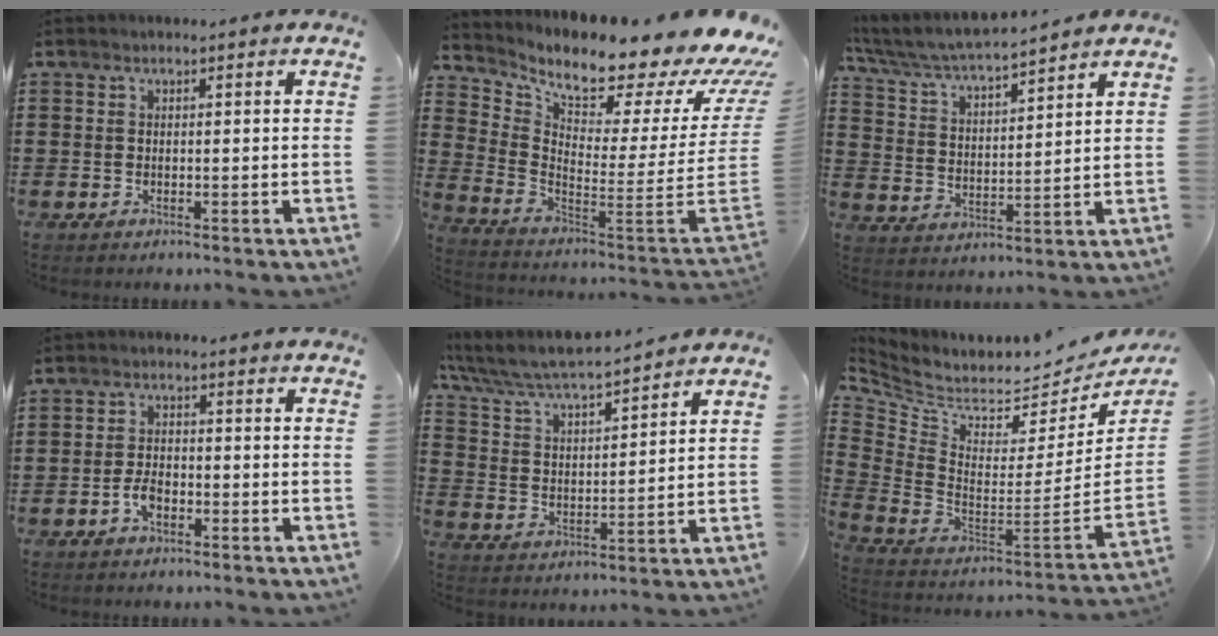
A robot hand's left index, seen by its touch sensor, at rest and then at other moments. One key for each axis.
{"total": 9.2, "fx": 7.5, "fy": 0.9, "fz": 5.2, "tx": -0.108, "ty": -0.087, "tz": 0.113}
{"total": 5.6, "fx": 5.3, "fy": 0.1, "fz": 1.9, "tx": -0.062, "ty": -0.036, "tz": 0.086}
{"total": 3.2, "fx": -1.5, "fy": 1.5, "fz": 2.3, "tx": -0.057, "ty": -0.001, "tz": -0.032}
{"total": 6.2, "fx": 5.7, "fy": 0.2, "fz": 2.3, "tx": -0.069, "ty": -0.038, "tz": 0.094}
{"total": 4.3, "fx": 3.6, "fy": 1.1, "fz": 2.0, "tx": -0.068, "ty": -0.057, "tz": 0.057}